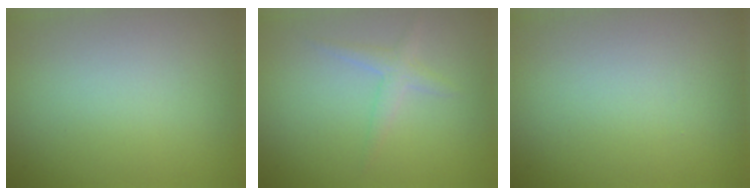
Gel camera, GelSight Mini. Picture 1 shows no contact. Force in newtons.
{"total": 1.6, "press": 1.6, "slide": 0.0}
{"total": 0.0}